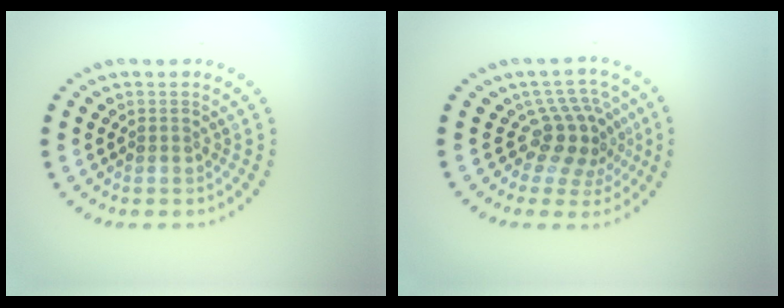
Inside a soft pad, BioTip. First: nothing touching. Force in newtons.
{"total": 3.9, "press": 2.7, "slide": 2.7}